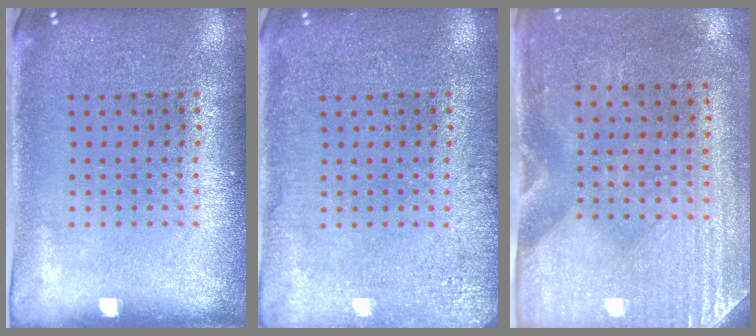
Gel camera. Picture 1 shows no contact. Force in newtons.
{"total": 2.8, "press": 2.8, "slide": 0.3}
{"total": 2.9, "press": 2.5, "slide": 1.5}